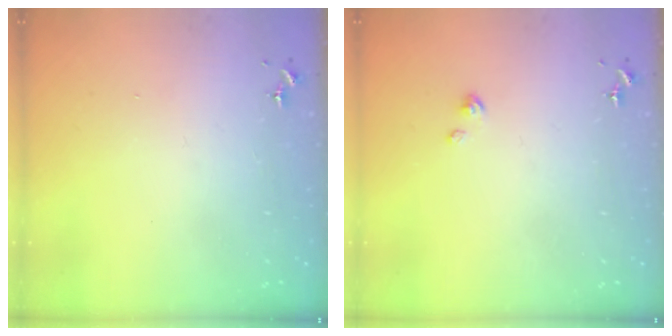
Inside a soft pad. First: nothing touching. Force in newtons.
{"total": 2.4, "press": 2.4, "slide": 0.3}